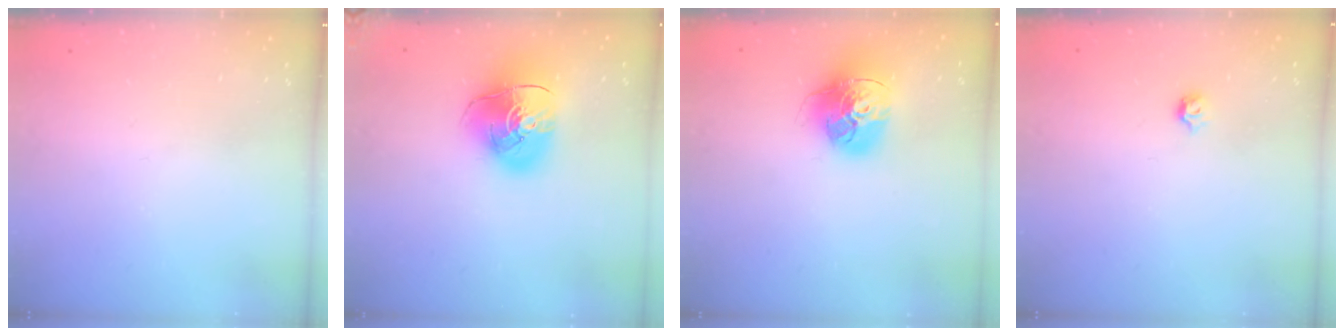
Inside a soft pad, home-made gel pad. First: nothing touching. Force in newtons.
{"total": 14.6, "press": 14.4, "slide": 2.1}
{"total": 18.4, "press": 18.3, "slide": 1.8}
{"total": 3.2, "press": 3.1, "slide": 0.7}